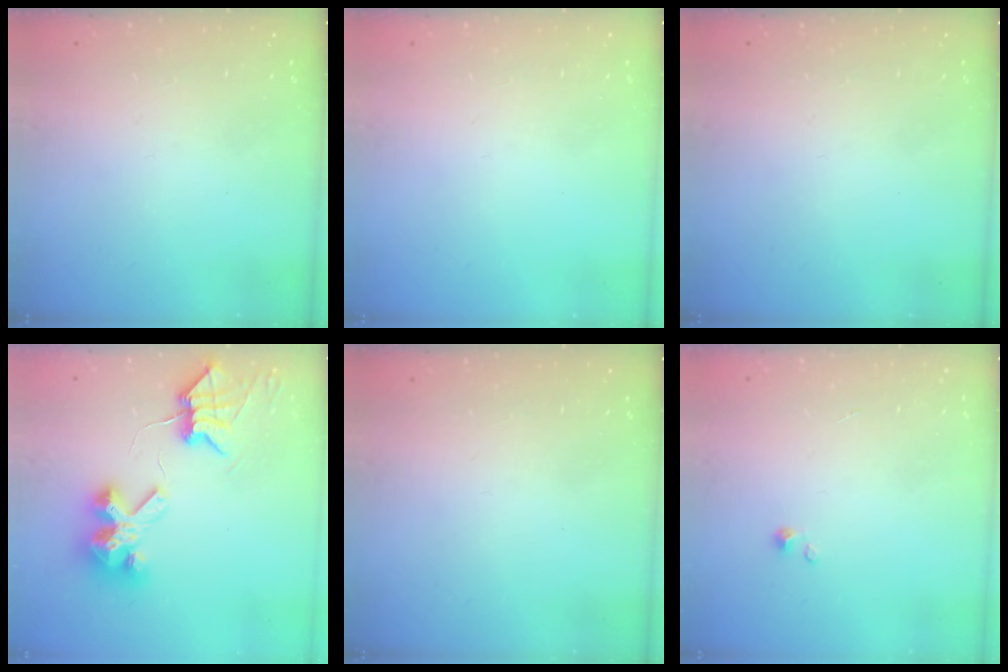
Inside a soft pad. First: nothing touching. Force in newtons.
{"total": 0.0}
{"total": 0.0}
{"total": 8.9, "press": 8.9, "slide": 0.8}
{"total": 0.0}
{"total": 0.7, "press": 0.7, "slide": 0.1}